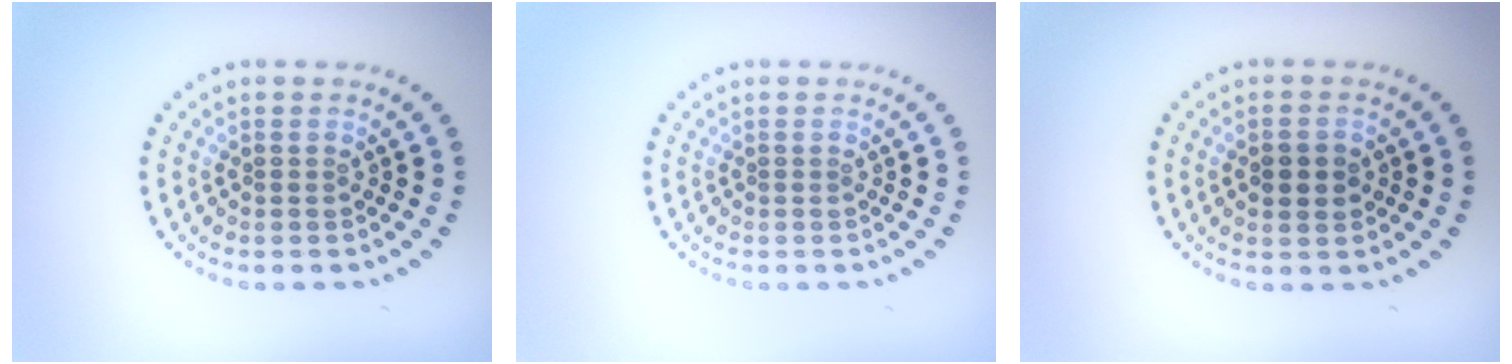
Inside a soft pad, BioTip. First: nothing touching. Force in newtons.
{"total": 0.0}
{"total": 2.2, "press": 2.1, "slide": 0.1}